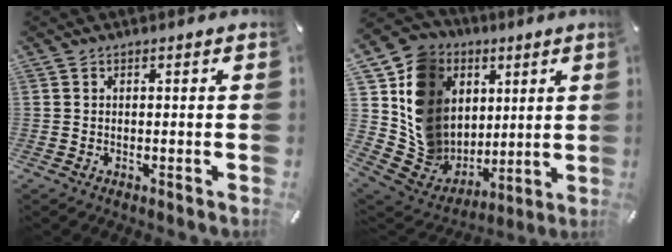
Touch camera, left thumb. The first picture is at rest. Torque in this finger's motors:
{"motor_torque": [2.77, 2.24, 0.43, -0.18, 0.58]}